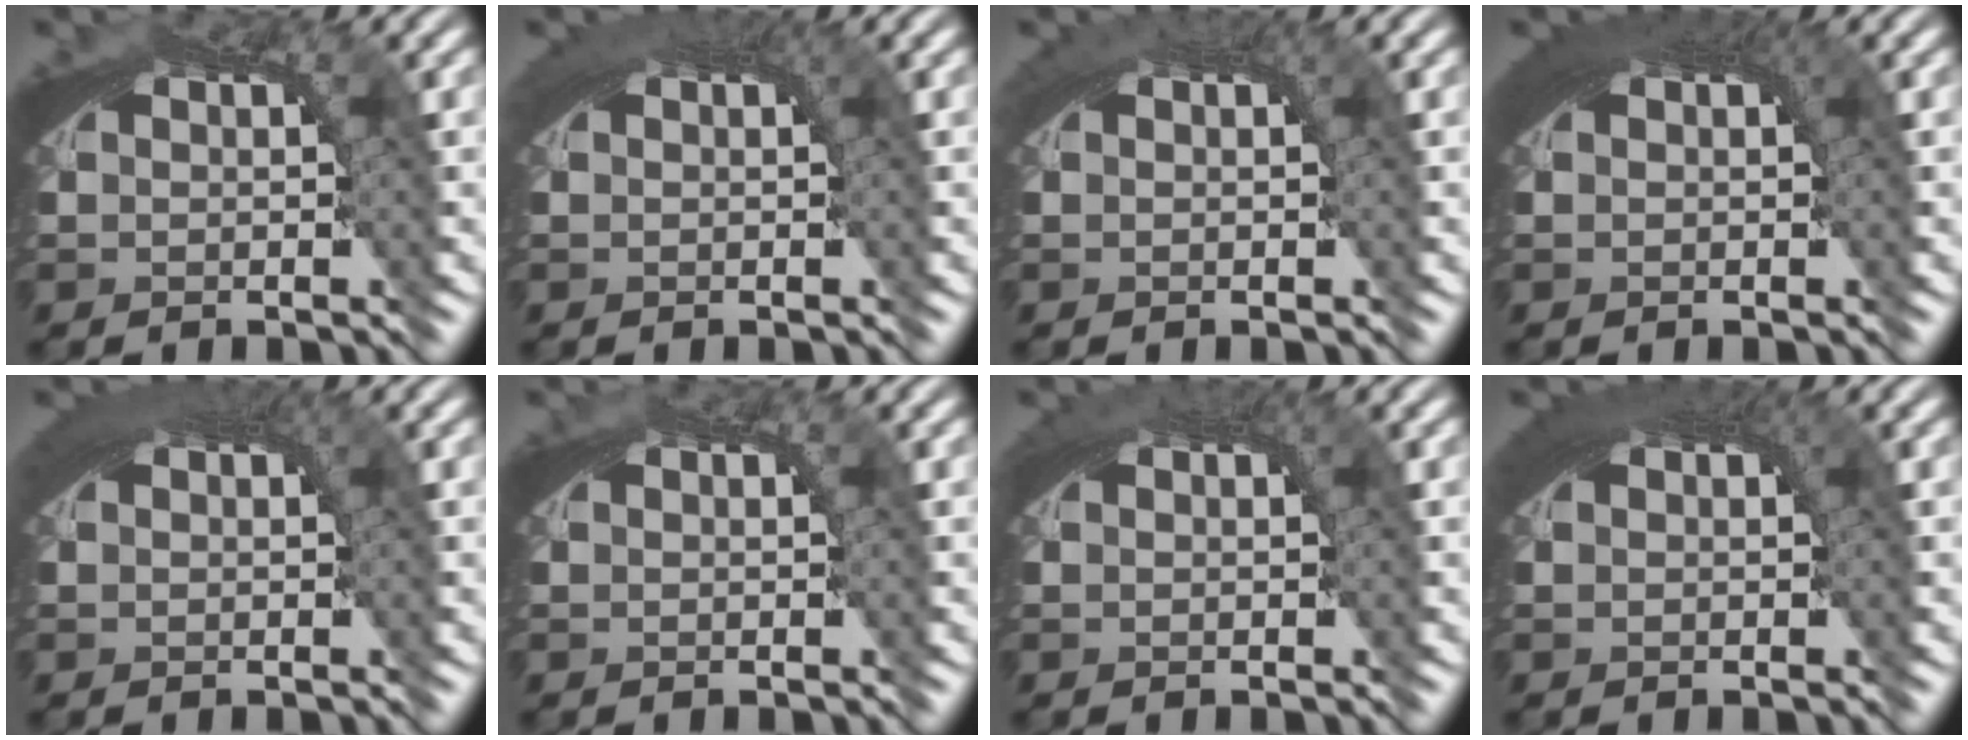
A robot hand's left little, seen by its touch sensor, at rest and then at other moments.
{"total": 1.6, "force": [1.0, 0.2, 1.3], "torque": [-0.010, 0.008, 0.012]}
{"total": 1.0, "force": [0.7, -0.1, 0.7], "torque": [-0.004, 0.007, 0.010]}
{"total": 3.3, "force": [1.3, 1.1, 2.8], "torque": [-0.032, 0.015, 0.014]}
{"total": 2.0, "force": [1.1, 0.4, 1.6], "torque": [-0.014, 0.010, 0.013]}
{"total": 0.0}
{"total": 1.6, "force": [0.8, 0.3, 1.4], "torque": [-0.011, 0.008, 0.009]}
{"total": 2.8, "force": [1.3, 0.8, 2.3], "torque": [-0.024, 0.013, 0.014]}